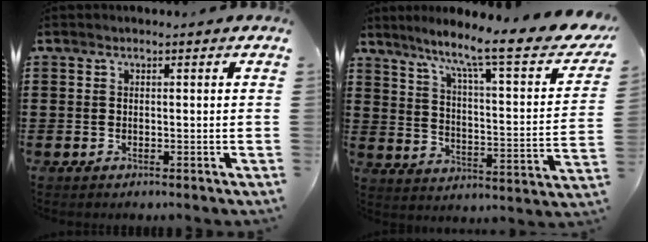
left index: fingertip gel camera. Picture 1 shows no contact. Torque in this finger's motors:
{"motor_torque": [2.14, 0.00, 0.43, 0.21]}